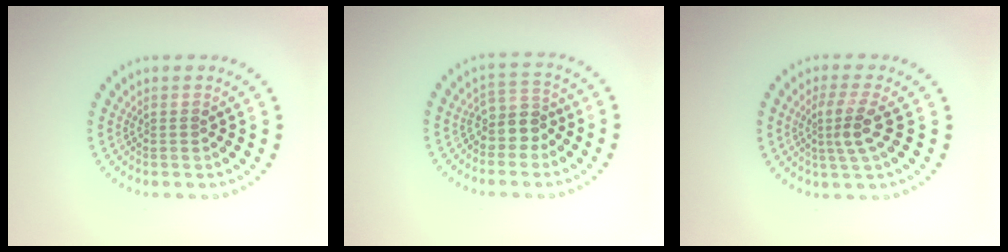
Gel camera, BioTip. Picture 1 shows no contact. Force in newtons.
{"total": 2.8, "press": 2.3, "slide": 1.6}
{"total": 3.0, "press": 2.5, "slide": 1.6}